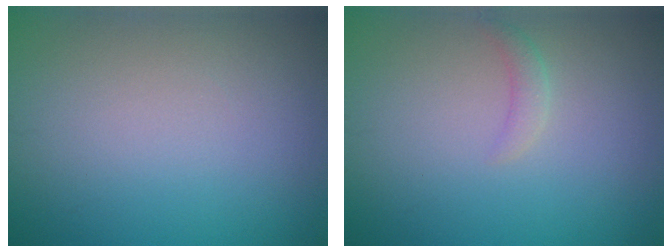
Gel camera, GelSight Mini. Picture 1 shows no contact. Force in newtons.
{"total": 1.0, "press": 1.0, "slide": 0.1}